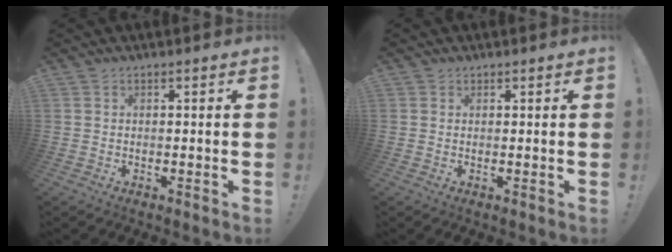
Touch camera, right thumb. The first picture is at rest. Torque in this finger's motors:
{"motor_torque": [0.34, 0.04, 0.35, -0.08, 0.00]}